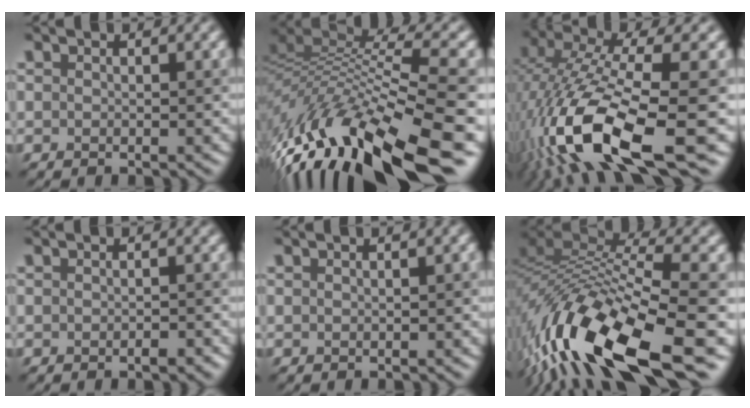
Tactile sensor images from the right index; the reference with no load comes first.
{"total": 14.5, "force": [-5.3, 4.4, 12.8], "torque": [-0.258, 0.025, -0.089]}
{"total": 14.1, "force": [-4.8, 4.4, 12.5], "torque": [-0.258, 0.004, -0.082]}
{"total": 0.7, "force": [-0.4, 0.1, 0.6], "torque": [-0.008, 0.002, -0.005]}
{"total": 0.9, "force": [-0.1, 0.0, 0.9], "torque": [-0.011, 0.002, 0.000]}
{"total": 14.5, "force": [-6.4, 4.6, 12.2], "torque": [-0.249, 0.017, -0.115]}